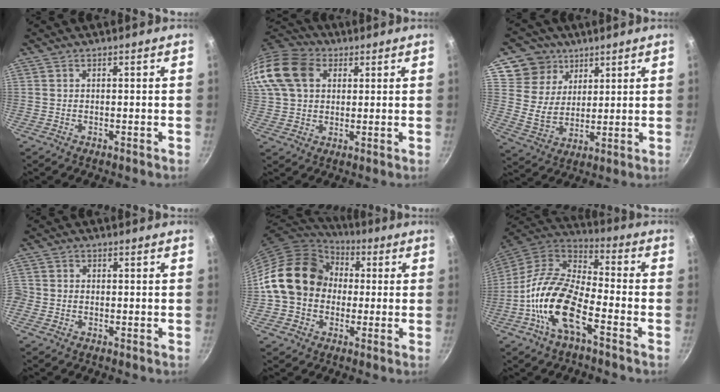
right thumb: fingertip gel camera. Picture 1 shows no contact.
{"total": 19.1, "force": [6.1, 14.4, 10.9], "torque": [-0.249, 0.031, 0.103]}
{"total": 10.7, "force": [6.0, 8.4, 2.7], "torque": [-0.019, -0.028, 0.112]}
{"total": 1.9, "force": [-0.7, 1.6, 0.7], "torque": [-0.015, 0.008, -0.018]}
{"total": 16.4, "force": [0.9, 13.8, 8.9], "torque": [-0.124, 0.037, 0.005]}
{"total": 16.2, "force": [-6.4, 6.9, 13.1], "torque": [-0.245, 0.045, -0.142]}